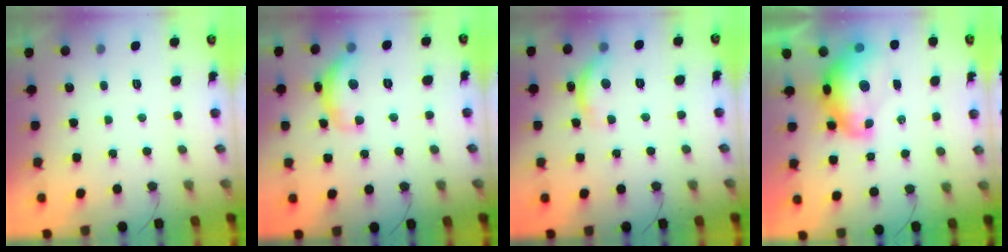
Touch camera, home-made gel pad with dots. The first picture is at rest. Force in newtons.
{"total": 12.6, "press": 12.6, "slide": 0.7}
{"total": 12.1, "press": 12.1, "slide": 0.7}
{"total": 12.0, "press": 11.9, "slide": 1.0}